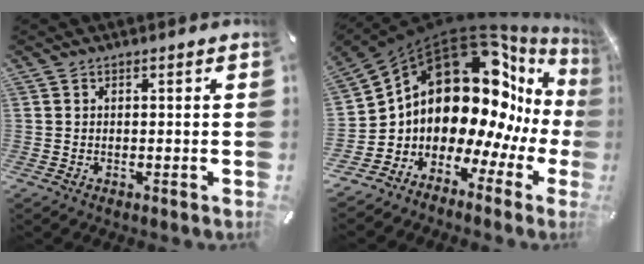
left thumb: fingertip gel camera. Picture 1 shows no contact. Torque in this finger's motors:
{"motor_torque": [0.84, 3.11, 1.34, -0.12, 0.70]}